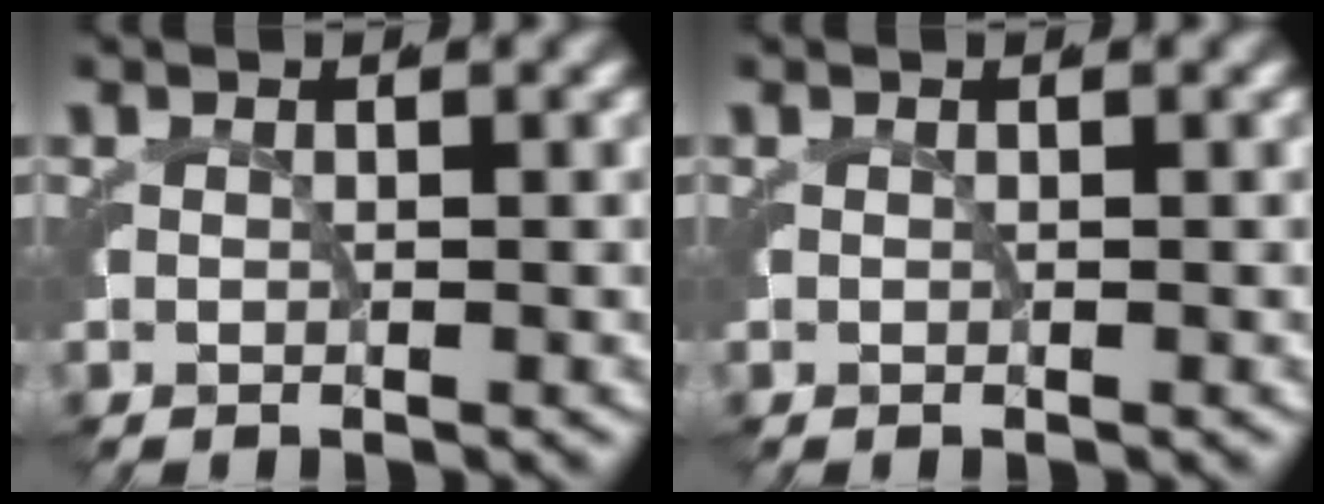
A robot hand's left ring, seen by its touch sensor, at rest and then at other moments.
{"total": 0.0}